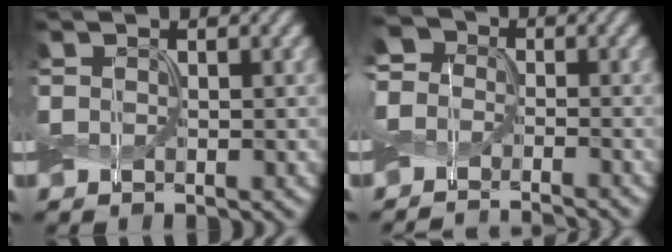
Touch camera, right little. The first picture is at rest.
{"total": 6.2, "force": [-3.5, 4.3, 2.7], "torque": [-0.038, 0.003, -0.077]}